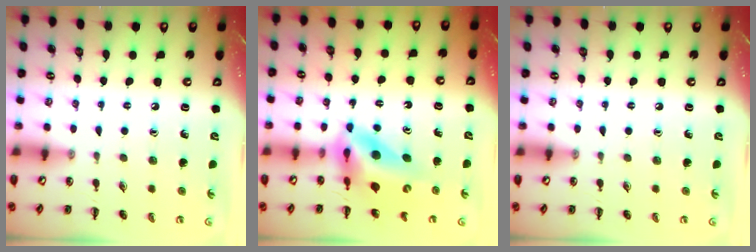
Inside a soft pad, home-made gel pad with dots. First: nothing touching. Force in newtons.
{"total": 9.6, "press": 9.1, "slide": 3.0}
{"total": 0.0}